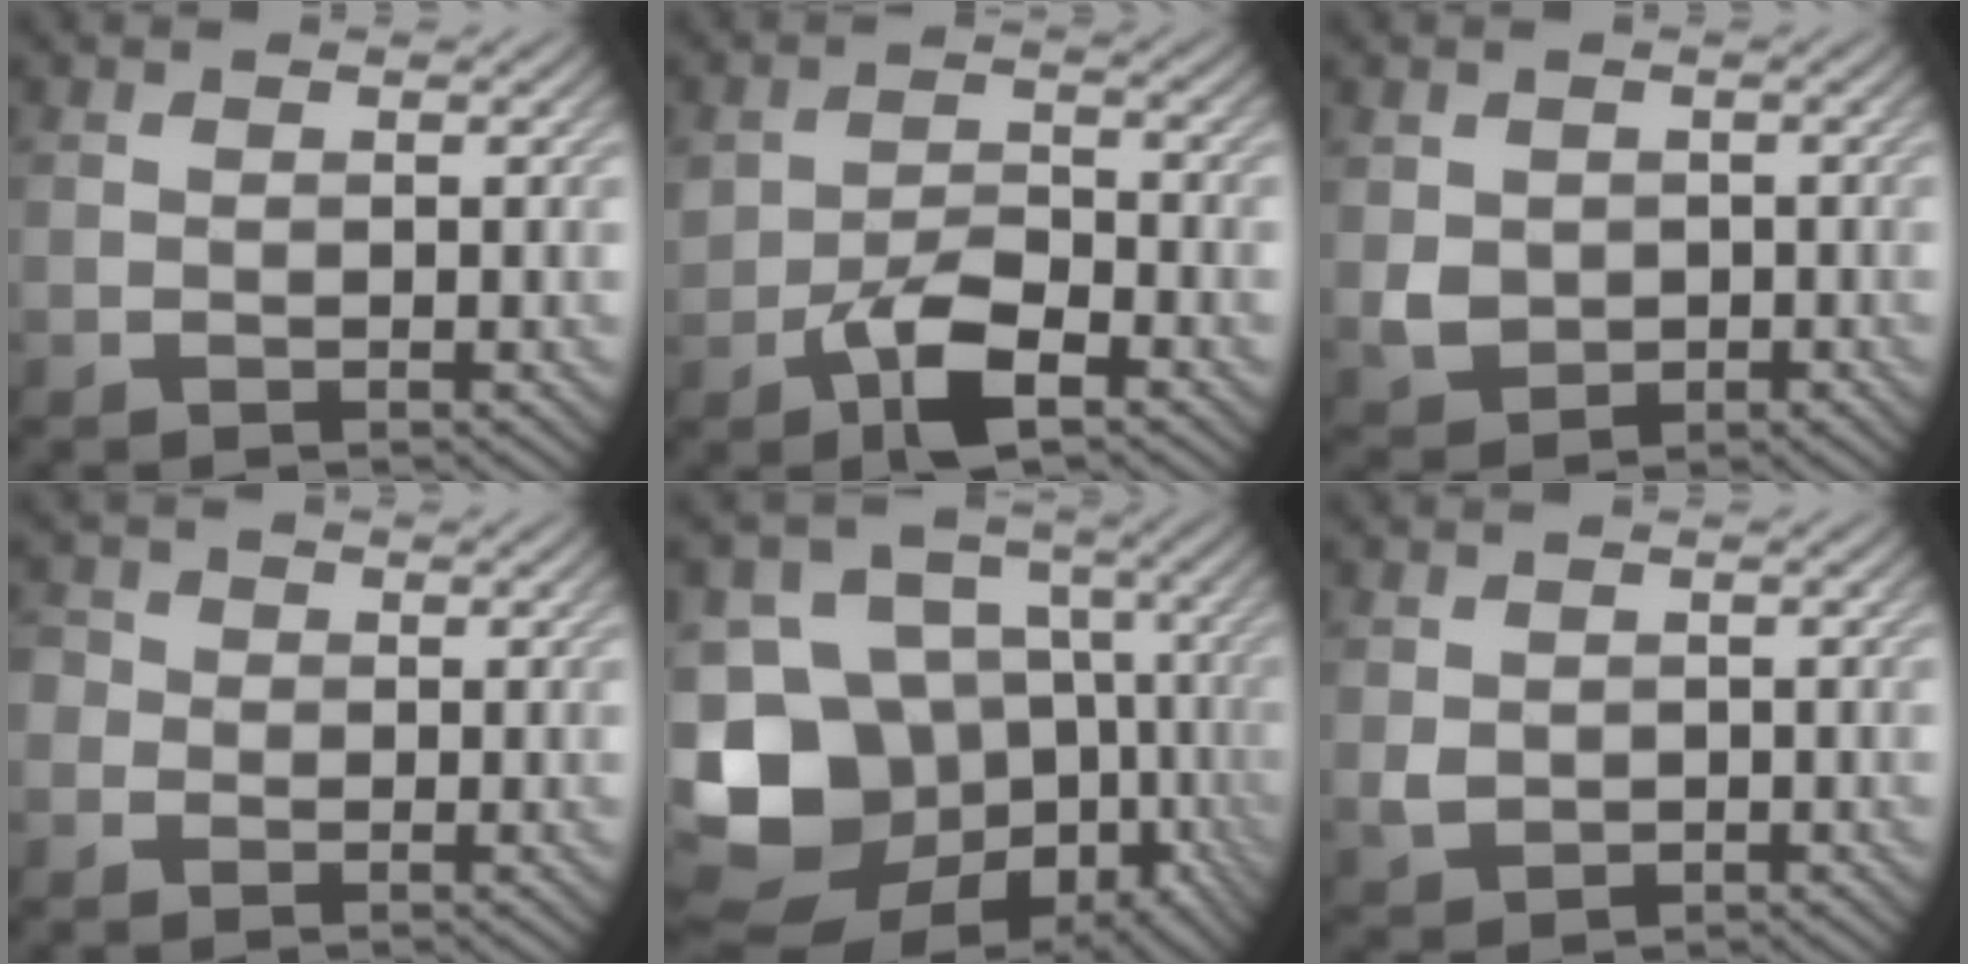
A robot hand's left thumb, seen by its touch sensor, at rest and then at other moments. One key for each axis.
{"total": 5.9, "fx": -2.9, "fy": 3.0, "fz": 4.2, "tx": -0.083, "ty": -0.005, "tz": -0.056}
{"total": 3.0, "fx": 0.2, "fy": 2.8, "fz": 1.3, "tx": -0.034, "ty": -0.010, "tz": 0.007}
{"total": 2.7, "fx": -0.1, "fy": 2.7, "fz": 0.6, "tx": -0.012, "ty": 0.010, "tz": -0.024}
{"total": 19.4, "fx": -7.2, "fy": 15.4, "fz": 9.3, "tx": -0.218, "ty": -0.012, "tz": -0.104}
{"total": 1.9, "fx": 0.4, "fy": 1.6, "fz": 1.0, "tx": -0.027, "ty": -0.006, "tz": 0.012}